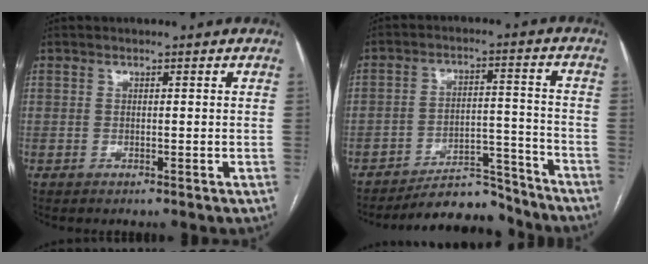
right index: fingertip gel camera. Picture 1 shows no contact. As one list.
[{"total": 9.1, "force": [-8.7, 2.4, 0.9], "torque": [0.001, 0.042, -0.138]}]